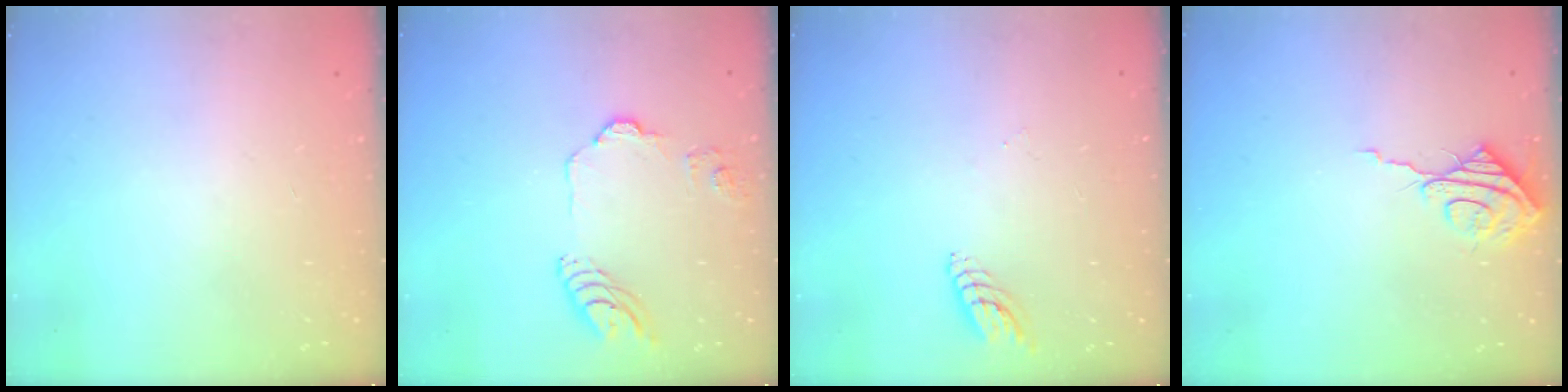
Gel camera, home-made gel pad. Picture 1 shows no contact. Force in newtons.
{"total": 11.4, "press": 11.3, "slide": 1.6}
{"total": 6.4, "press": 6.3, "slide": 0.4}
{"total": 8.4, "press": 8.4, "slide": 0.2}